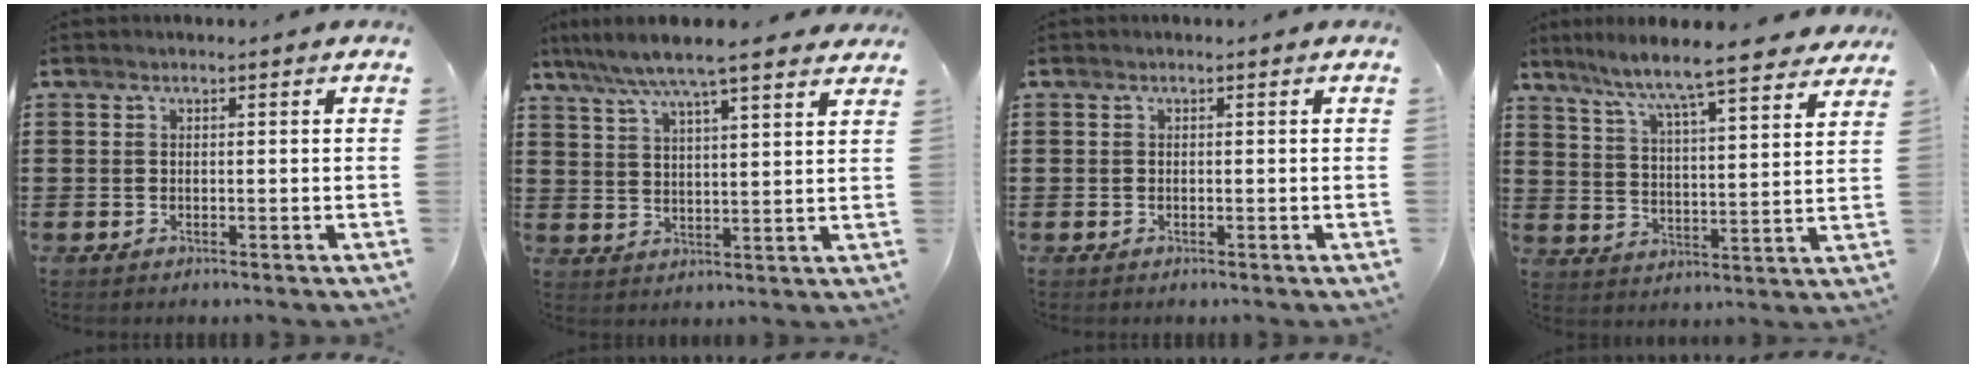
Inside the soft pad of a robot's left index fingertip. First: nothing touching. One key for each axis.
{"total": 6.5, "fx": 5.5, "fy": 0.0, "fz": 3.4, "tx": -0.085, "ty": -0.020, "tz": 0.094}
{"total": 0.0}
{"total": 7.5, "fx": 6.7, "fy": -0.1, "fz": 3.2, "tx": -0.093, "ty": -0.046, "tz": 0.109}